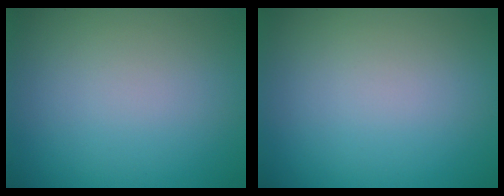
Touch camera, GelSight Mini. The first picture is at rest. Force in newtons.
{"total": 0.0}